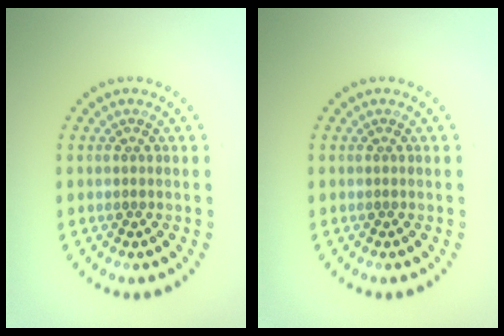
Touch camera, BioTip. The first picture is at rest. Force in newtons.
{"total": 0.0}